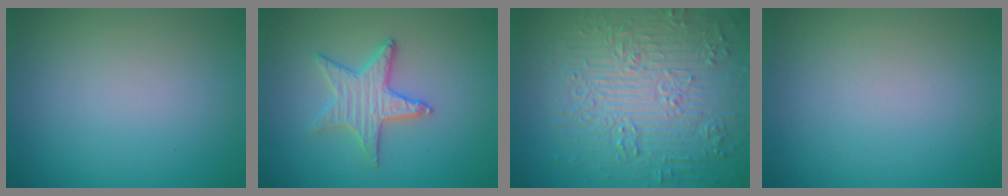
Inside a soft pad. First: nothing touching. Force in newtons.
{"total": 3.1, "press": 3.1, "slide": 0.4}
{"total": 9.2, "press": 6.8, "slide": 6.2}
{"total": 0.0}